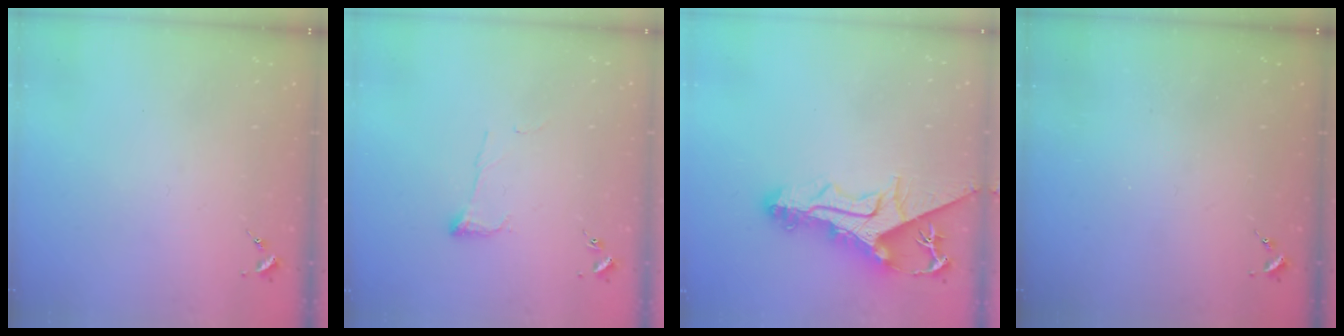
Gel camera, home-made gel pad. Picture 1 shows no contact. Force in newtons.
{"total": 5.9, "press": 5.8, "slide": 0.6}
{"total": 15.5, "press": 15.5, "slide": 1.3}
{"total": 0.0}